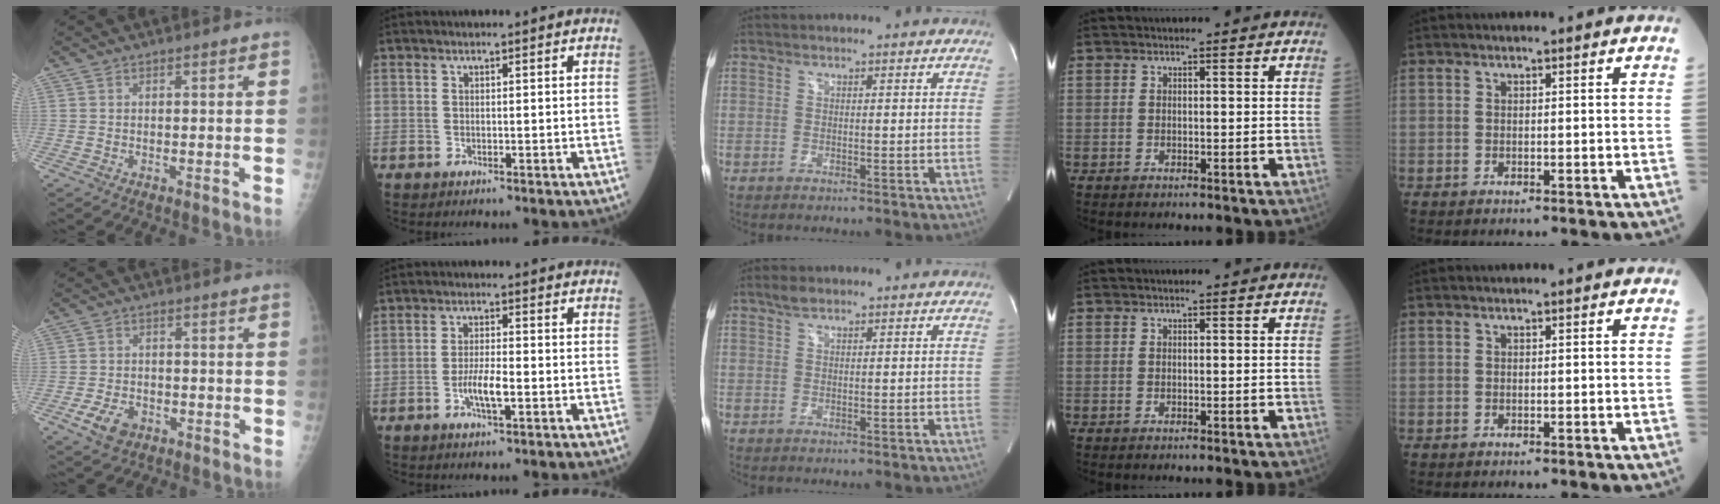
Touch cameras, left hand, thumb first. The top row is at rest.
{"thumb": {"total": 5.2, "force": [-2.4, 3.4, 3.0], "torque": [-0.054, 0.007, -0.039]}, "index": {"total": 4.3, "force": [-1.4, 0.8, 3.9], "torque": [-0.079, -0.001, -0.027]}, "middle": {"total": 1.6, "force": [1.2, 0.6, 0.9], "torque": [-0.022, 0.009, 0.025]}}